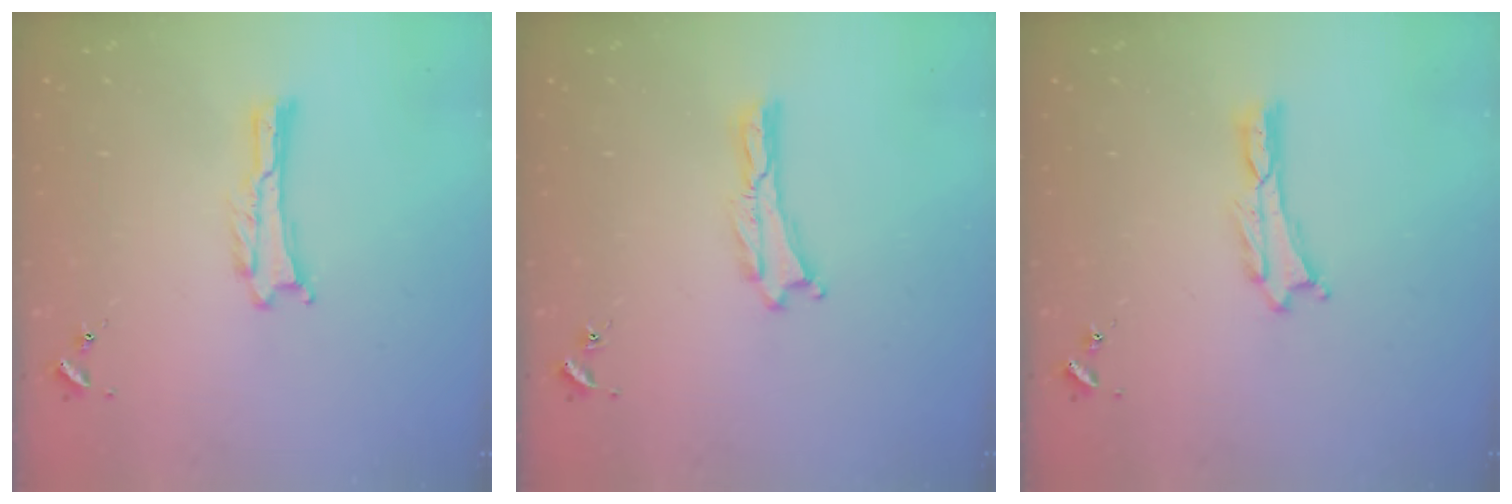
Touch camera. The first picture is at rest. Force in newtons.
{"total": 0.0}
{"total": 0.0}